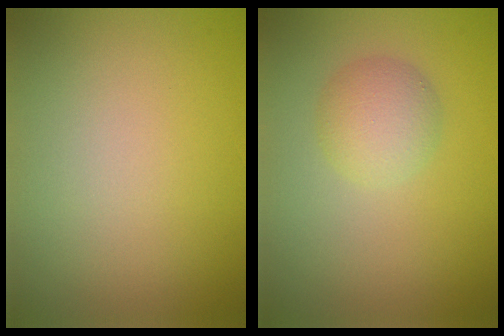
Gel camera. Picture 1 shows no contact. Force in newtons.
{"total": 3.0, "press": 3.0, "slide": 0.1}